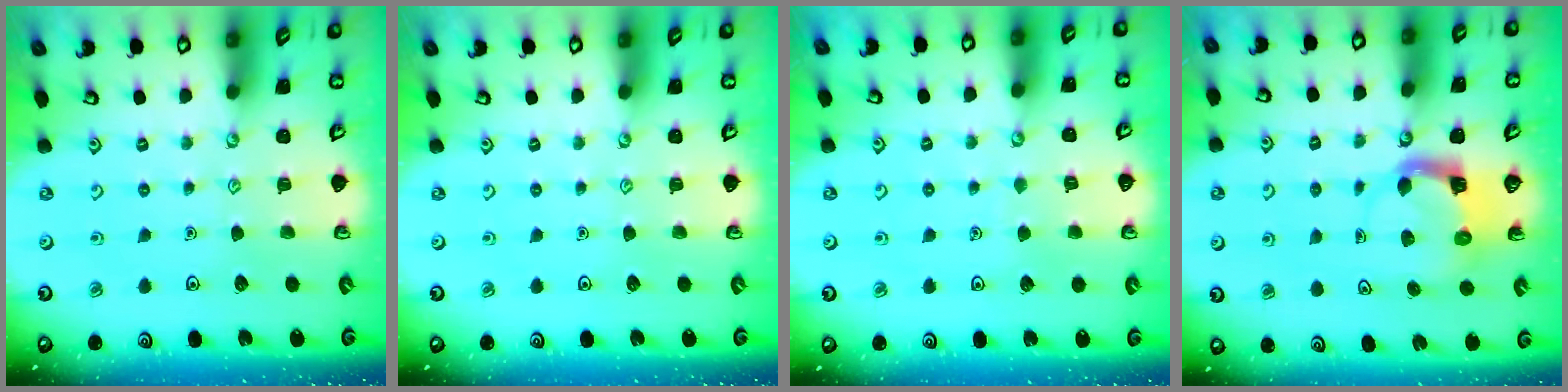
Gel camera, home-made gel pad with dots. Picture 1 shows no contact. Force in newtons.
{"total": 0.0}
{"total": 2.9, "press": 2.9, "slide": 0.3}
{"total": 3.8, "press": 3.7, "slide": 0.7}